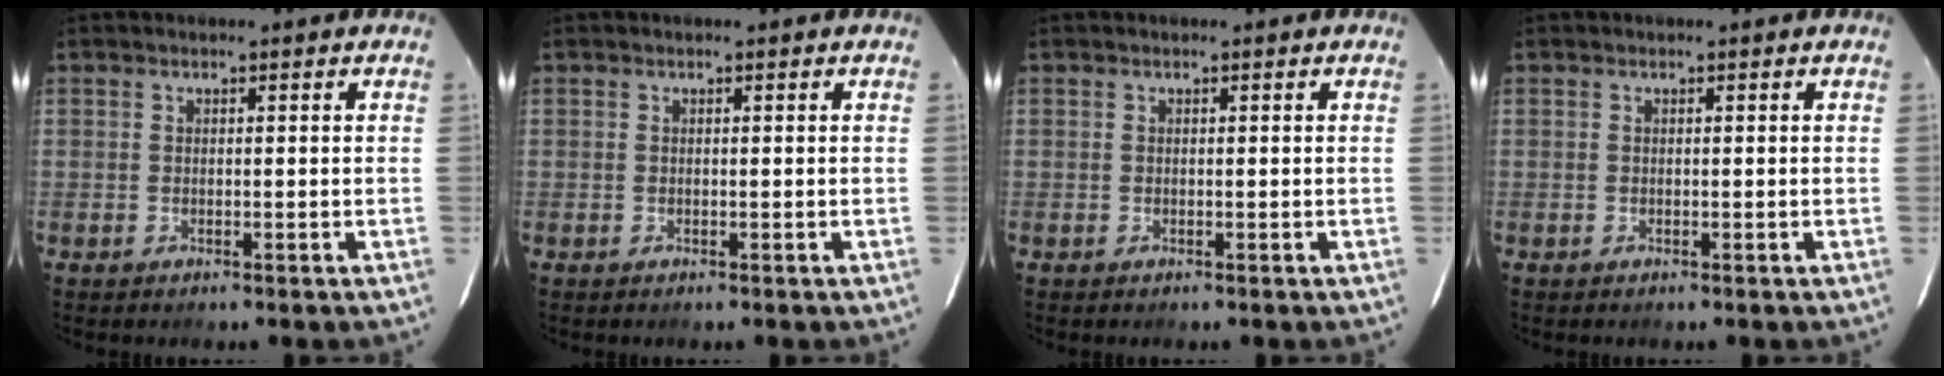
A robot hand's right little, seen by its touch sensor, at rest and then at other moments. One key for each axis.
{"total": 0.0}
{"total": 0.0}
{"total": 0.0}